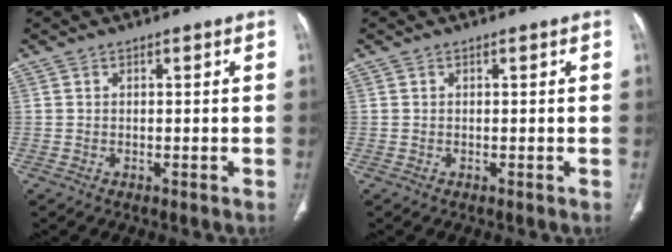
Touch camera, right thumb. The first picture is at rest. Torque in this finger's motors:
{"motor_torque": [0.01, 0.00, -0.02, 0.02, 0.00]}